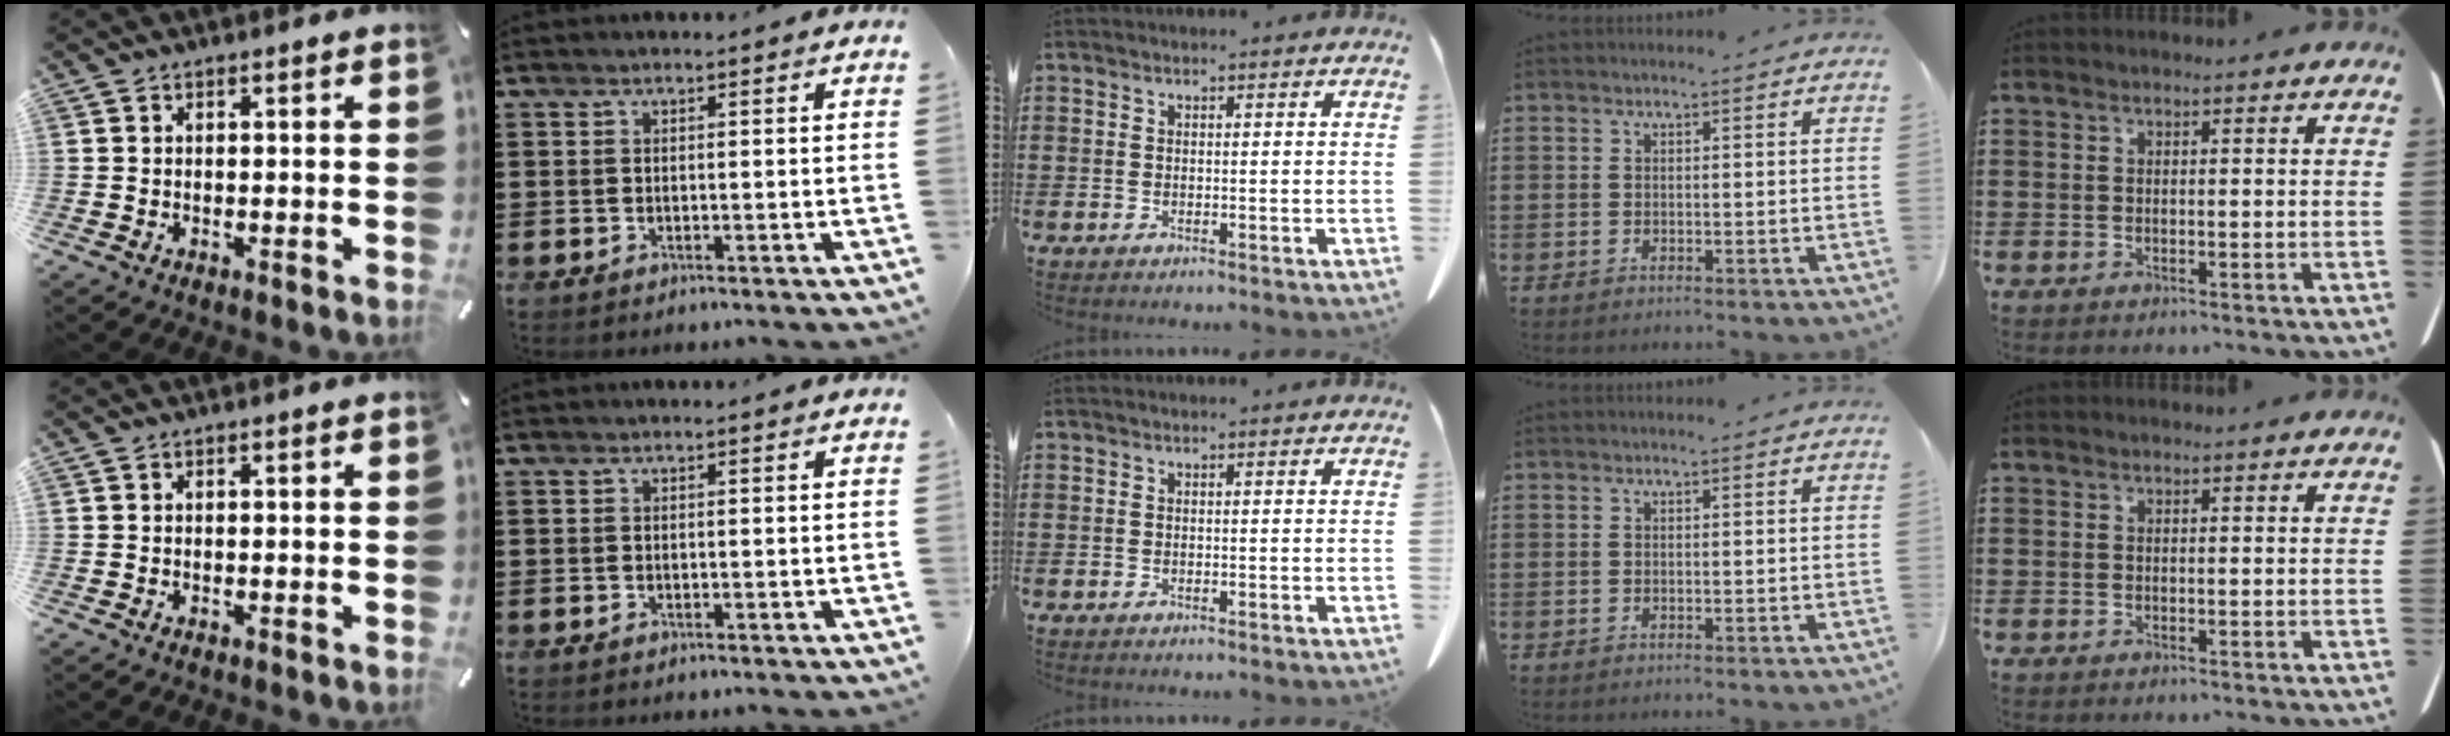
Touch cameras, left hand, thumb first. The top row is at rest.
{}